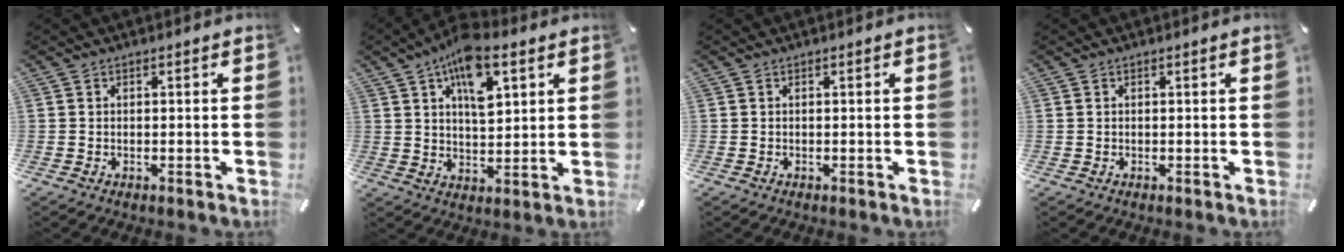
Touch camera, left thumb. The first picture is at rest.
{"total": 11.7, "force": [6.0, 5.6, 8.3], "torque": [-0.131, -0.014, 0.103]}
{"total": 0.0}
{"total": 0.0}